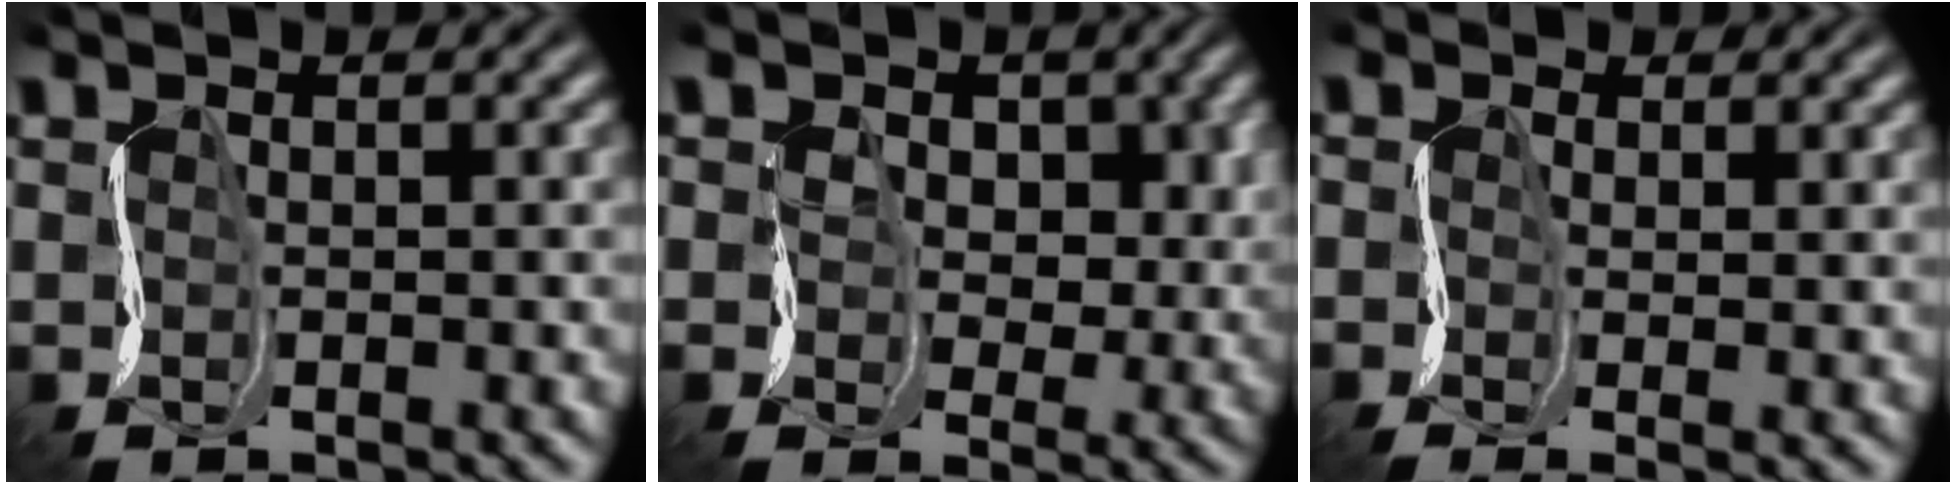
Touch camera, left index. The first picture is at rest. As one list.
[{"total": 2.8, "force": [0.6, 2.5, 0.9], "torque": [-0.017, -0.013, 0.001]}, {"total": 1.7, "force": [-0.4, -1.2, -1.1], "torque": [0.022, -0.009, -0.015]}]